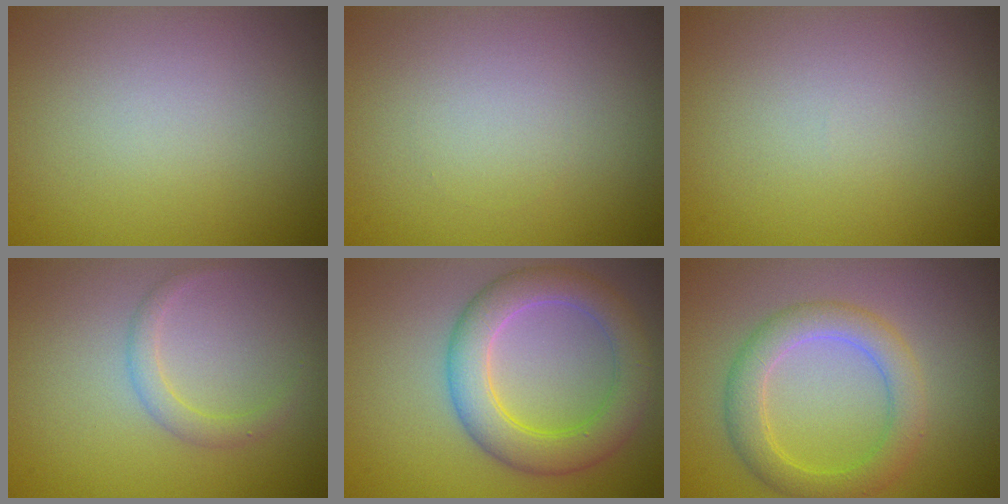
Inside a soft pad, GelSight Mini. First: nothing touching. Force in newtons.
{"total": 0.0}
{"total": 0.0}
{"total": 1.5, "press": 1.5, "slide": 0.1}
{"total": 5.5, "press": 5.5, "slide": 0.1}
{"total": 3.8, "press": 3.8, "slide": 0.1}